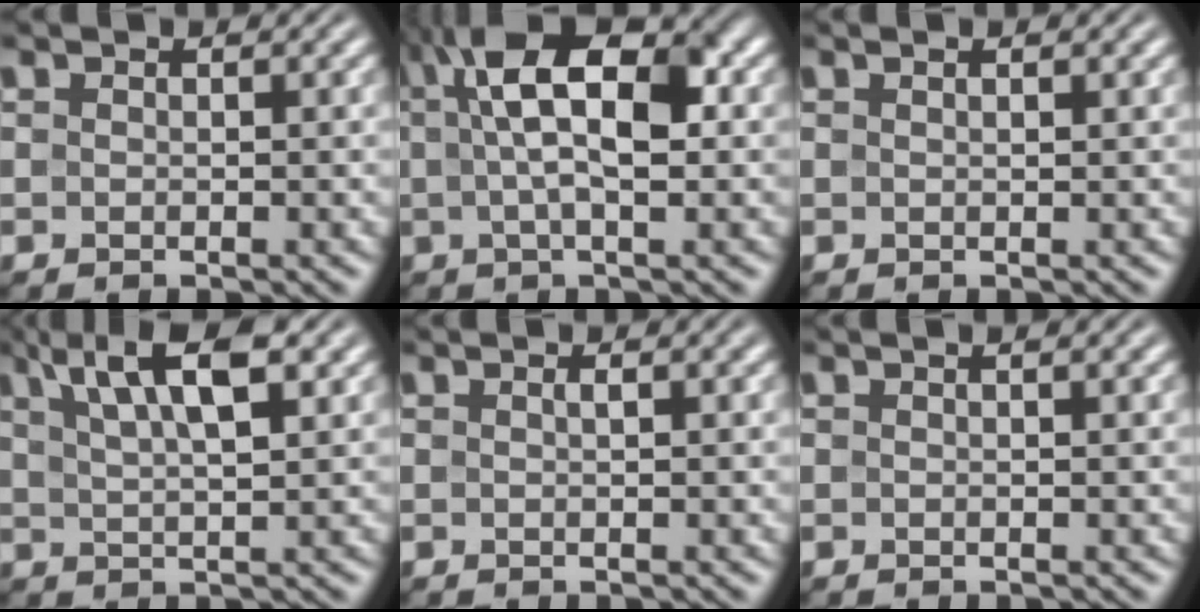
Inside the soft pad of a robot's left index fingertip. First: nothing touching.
{"total": 10.0, "force": [1.8, 4.3, 8.8], "torque": [-0.143, 0.025, 0.018]}
{"total": 0.8, "force": [0.5, 0.1, 0.5], "torque": [-0.011, 0.001, 0.007]}
{"total": 7.1, "force": [3.9, 2.1, 5.5], "torque": [-0.085, 0.019, 0.059]}
{"total": 0.7, "force": [0.3, 0.1, 0.6], "torque": [-0.011, 0.002, 0.005]}
{"total": 1.0, "force": [0.7, 0.2, 0.8], "torque": [-0.011, 0.005, 0.007]}